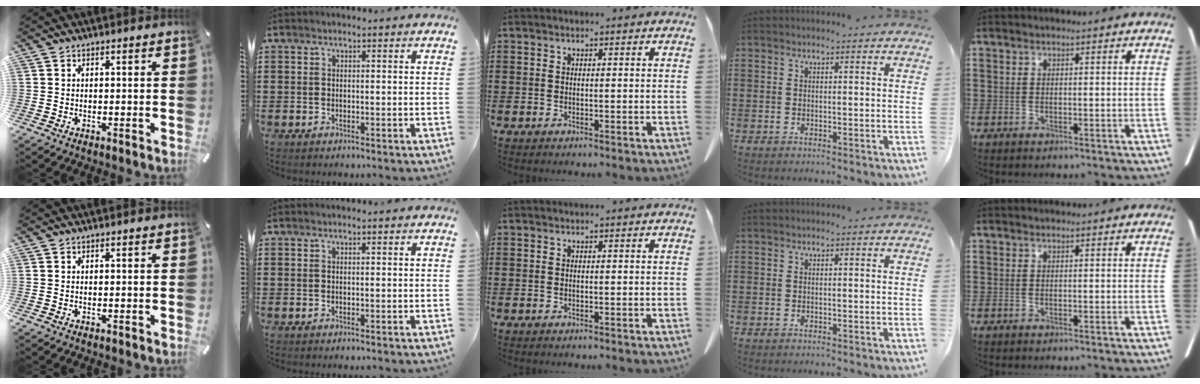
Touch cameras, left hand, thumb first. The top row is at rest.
{}